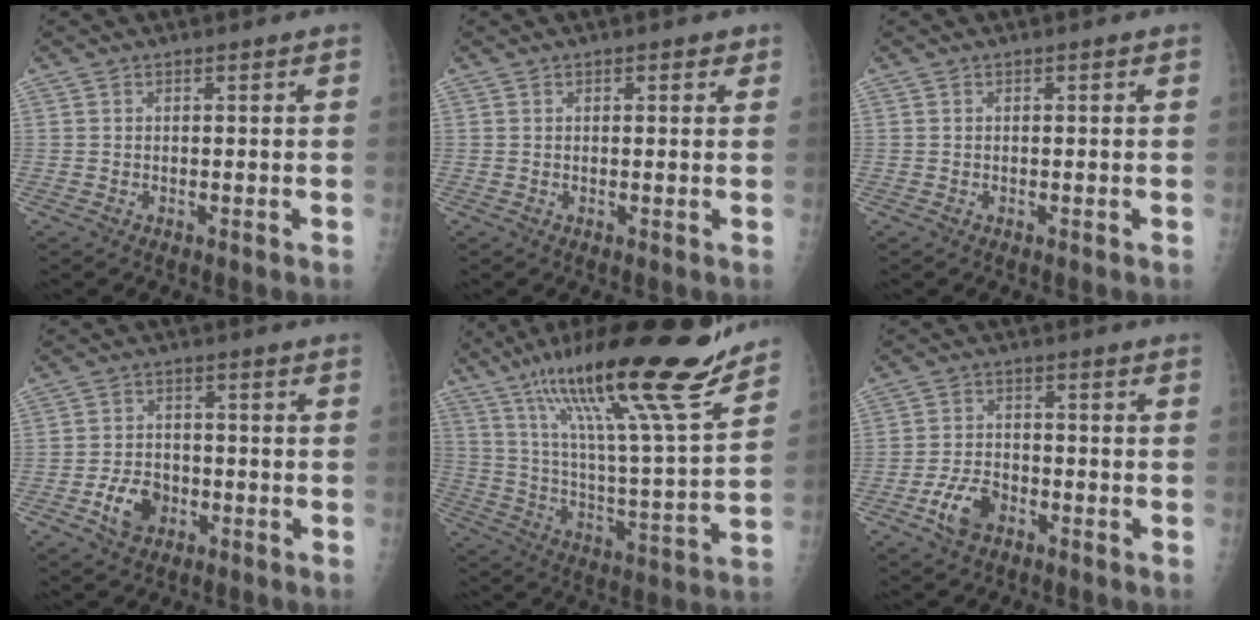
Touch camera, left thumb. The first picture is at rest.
{"total": 1.5, "force": [0.8, 0.8, 1.0], "torque": [-0.004, -0.001, 0.008]}
{"total": 0.0}
{"total": 6.8, "force": [-2.8, 4.9, 3.7], "torque": [-0.048, 0.018, -0.046]}
{"total": 25.6, "force": [18.4, 2.5, 17.6], "torque": [-0.272, -0.068, 0.311]}
{"total": 6.8, "force": [-3.5, 4.2, 4.1], "torque": [-0.072, 0.020, -0.062]}